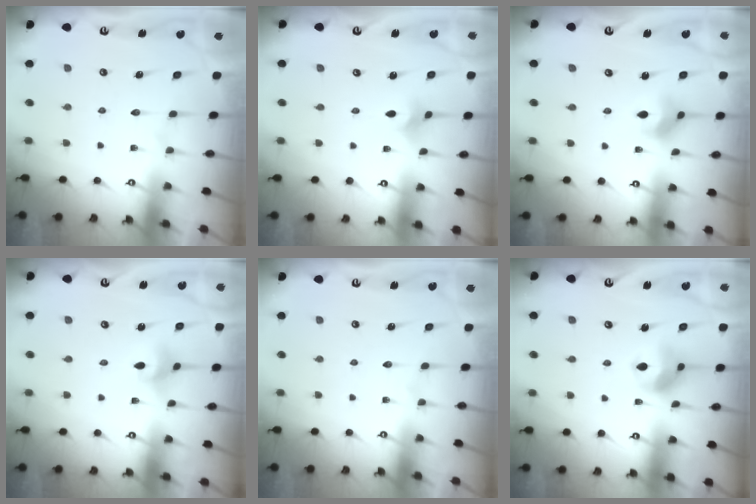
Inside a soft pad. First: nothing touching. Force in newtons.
{"total": 1.8, "press": 1.7, "slide": 0.5}
{"total": 4.2, "press": 4.1, "slide": 0.7}
{"total": 3.7, "press": 3.7, "slide": 0.7}
{"total": 0.0}
{"total": 9.6, "press": 9.5, "slide": 1.3}